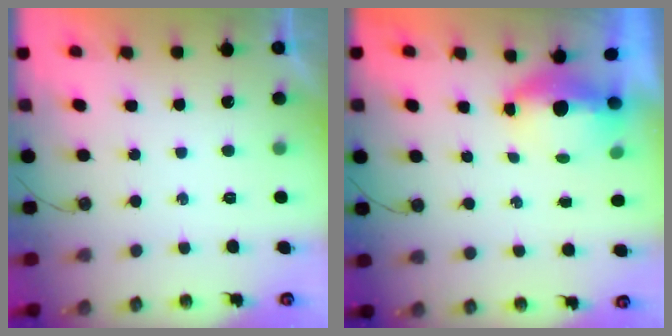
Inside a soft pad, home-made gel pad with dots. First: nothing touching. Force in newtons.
{"total": 5.1, "press": 4.9, "slide": 1.4}